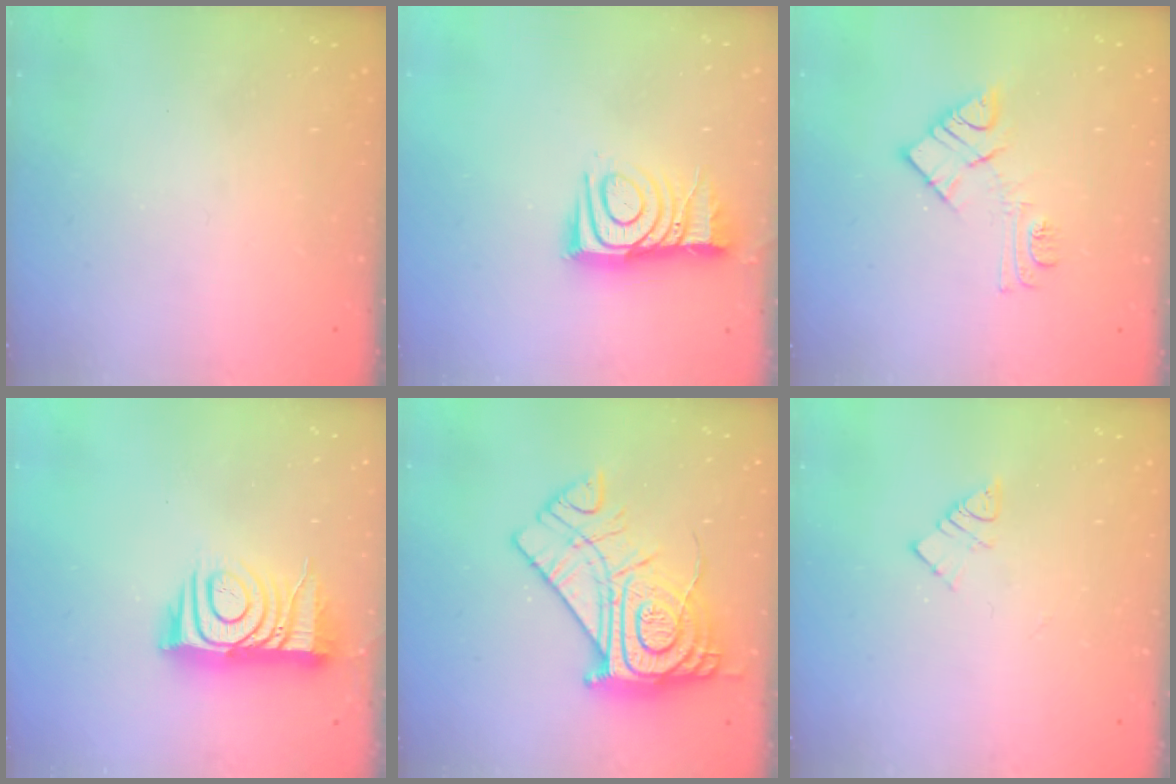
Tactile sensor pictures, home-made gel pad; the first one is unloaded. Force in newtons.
{"total": 10.1, "press": 10.0, "slide": 0.9}
{"total": 11.0, "press": 11.0, "slide": 0.6}
{"total": 12.0, "press": 12.0, "slide": 1.1}
{"total": 21.8, "press": 21.8, "slide": 2.0}
{"total": 5.6, "press": 5.6, "slide": 0.2}